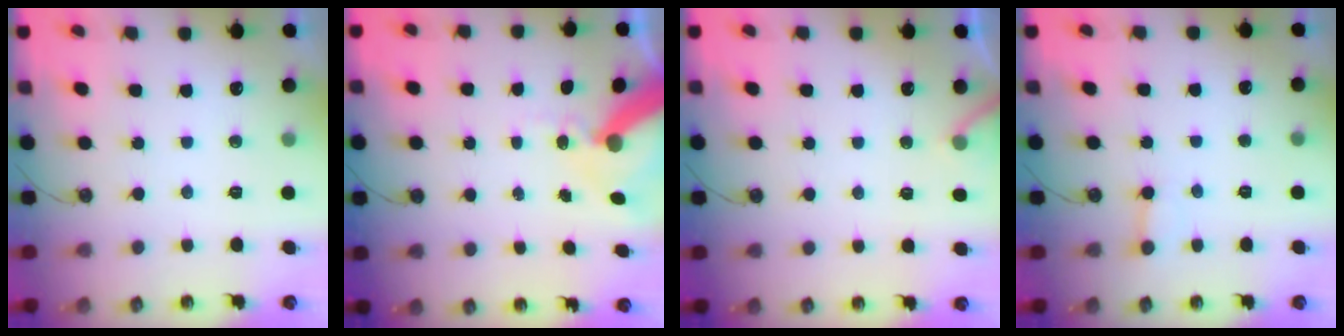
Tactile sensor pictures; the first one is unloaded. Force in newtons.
{"total": 11.5, "press": 11.4, "slide": 1.6}
{"total": 5.8, "press": 5.8, "slide": 0.5}
{"total": 2.4, "press": 2.4, "slide": 0.1}